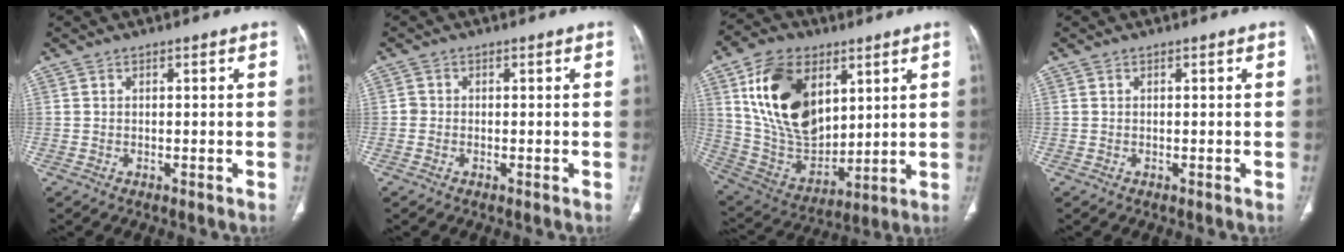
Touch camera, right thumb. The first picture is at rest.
{"total": 0.9, "force": [-0.2, 0.8, 0.3], "torque": [0.000, 0.003, -0.006]}
{"total": 21.5, "force": [7.8, 13.5, 14.8], "torque": [-0.239, -0.032, 0.157]}
{"total": 0.0}